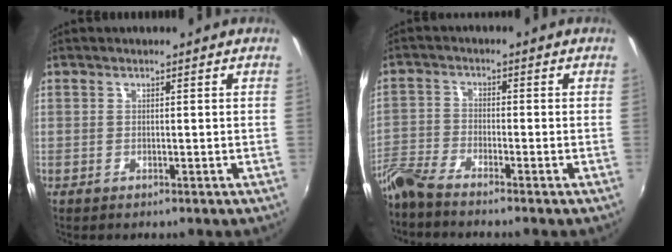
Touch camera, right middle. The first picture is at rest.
{"total": 5.8, "force": [-5.3, 0.1, 2.4], "torque": [-0.063, -0.013, -0.113]}